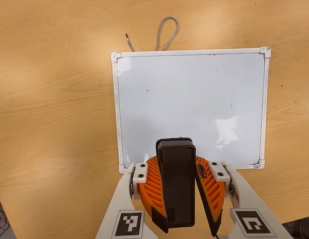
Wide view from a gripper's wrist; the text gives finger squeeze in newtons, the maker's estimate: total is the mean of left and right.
{"total": 11.1, "left": 10.7, "right": 11.6}